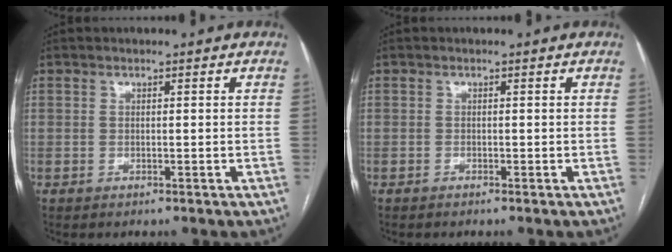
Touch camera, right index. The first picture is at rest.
{"total": 0.0}